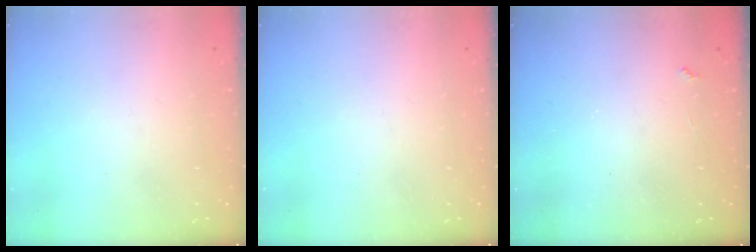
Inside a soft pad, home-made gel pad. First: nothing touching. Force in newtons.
{"total": 0.0}
{"total": 2.3, "press": 2.3, "slide": 0.4}